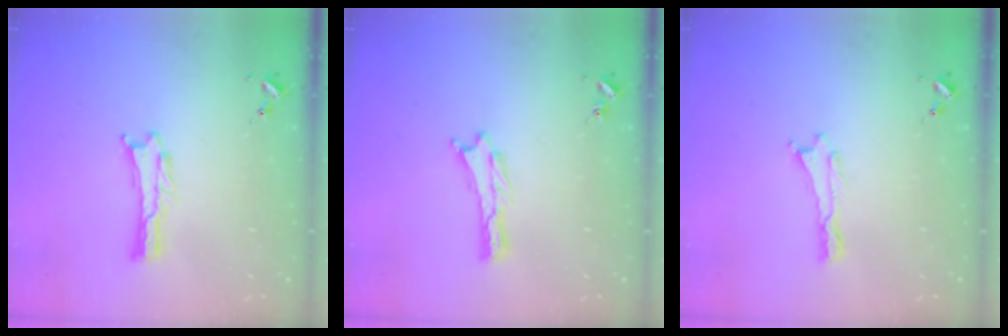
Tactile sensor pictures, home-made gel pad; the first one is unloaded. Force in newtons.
{"total": 0.0}
{"total": 0.0}